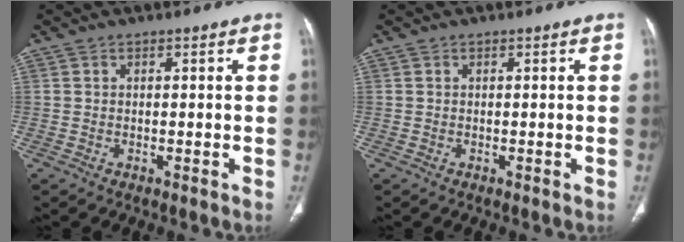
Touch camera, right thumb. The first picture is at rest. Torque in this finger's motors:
{"motor_torque": [-0.16, 0.16, 0.00, 0.00, 0.00]}